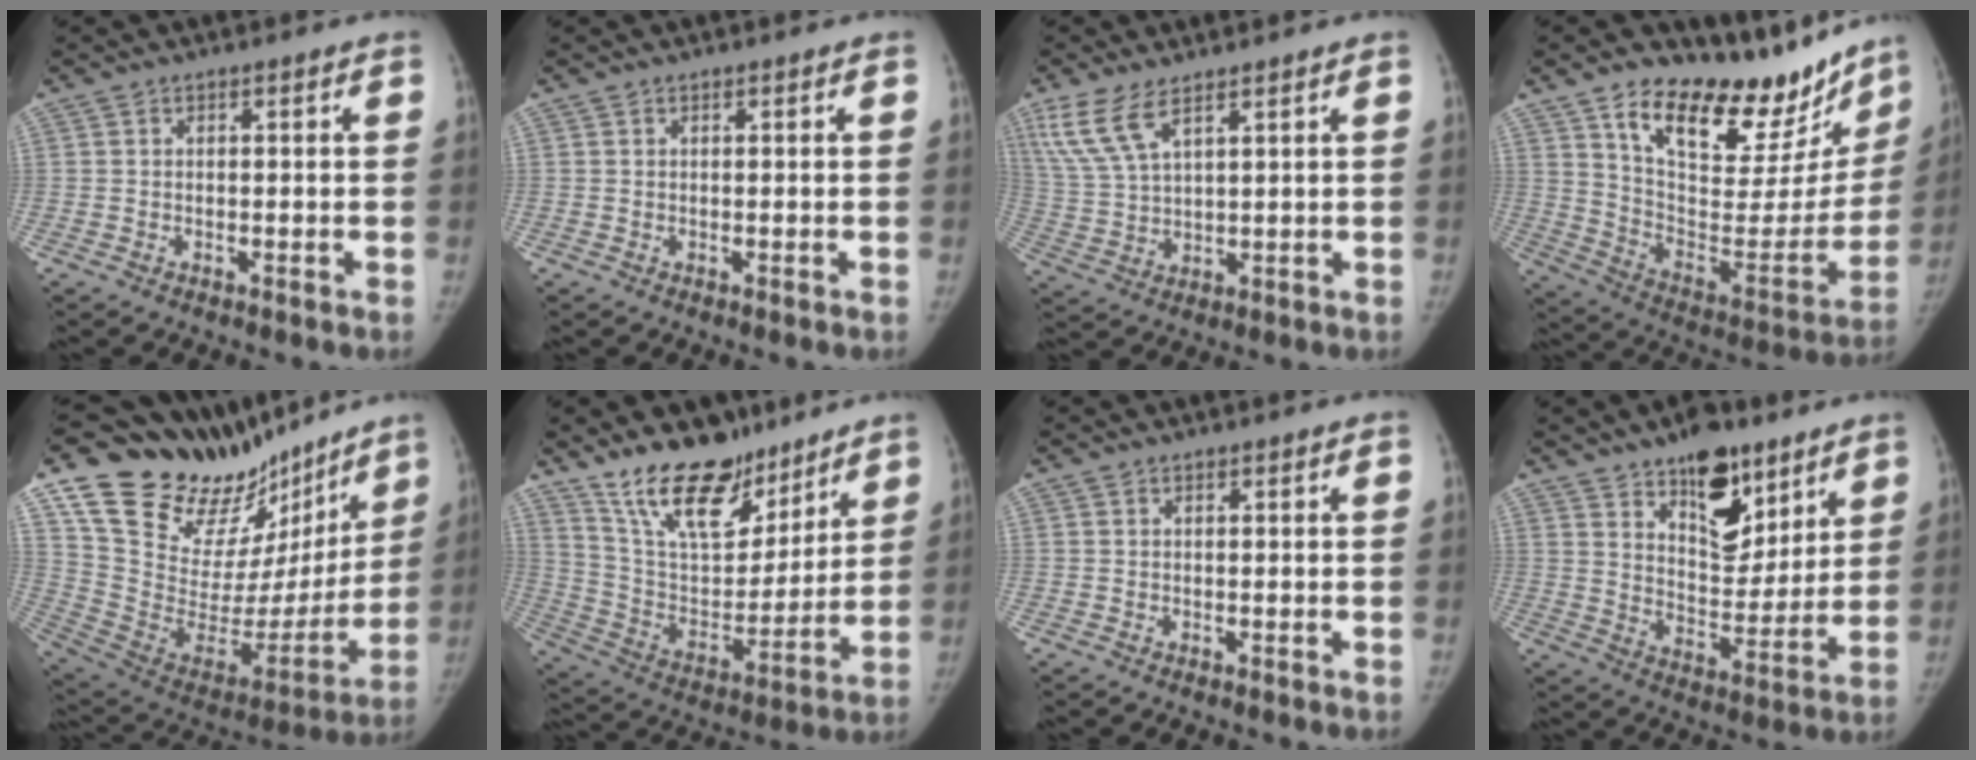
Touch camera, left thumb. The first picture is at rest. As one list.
[{"total": 0.0}, {"total": 8.8, "force": [5.7, 3.2, 5.9], "torque": [-0.133, -0.013, 0.126]}, {"total": 26.7, "force": [20.1, 11.4, 13.3], "torque": [-0.148, -0.103, 0.309]}, {"total": 28.7, "force": [22.5, 13.2, 11.9], "torque": [-0.150, -0.106, 0.362]}, {"total": 19.4, "force": [14.2, 9.2, 9.6], "torque": [-0.113, -0.085, 0.250]}, {"total": 0.0}, {"total": 15.8, "force": [10.0, 7.9, 9.3], "torque": [-0.086, -0.065, 0.160]}]